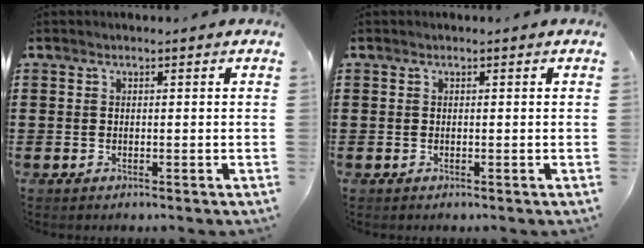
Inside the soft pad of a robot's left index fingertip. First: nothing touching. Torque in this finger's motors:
{"motor_torque": [0.00, 0.00, 0.00, 0.00]}